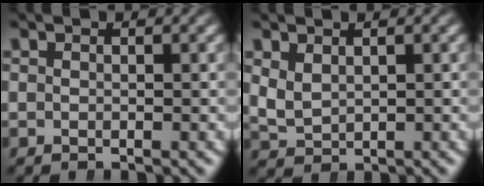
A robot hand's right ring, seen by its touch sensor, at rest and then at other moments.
{"total": 2.7, "force": [0.6, 2.5, 0.9], "torque": [-0.048, -0.018, 0.026]}